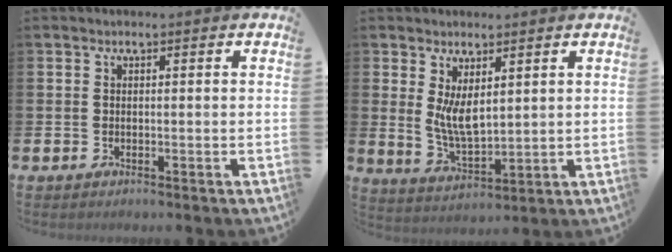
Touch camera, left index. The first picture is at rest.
{"total": 5.4, "force": [2.6, 2.2, 4.1], "torque": [-0.070, -0.022, 0.045]}